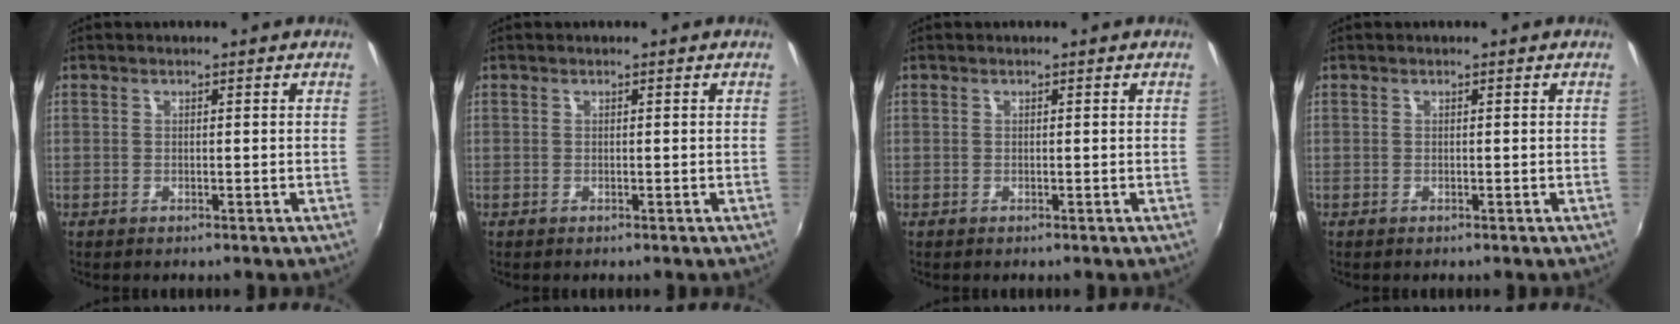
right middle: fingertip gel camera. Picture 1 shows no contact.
{"total": 0.0}
{"total": 0.0}
{"total": 0.0}